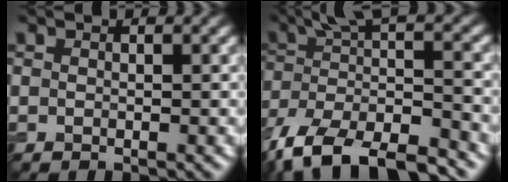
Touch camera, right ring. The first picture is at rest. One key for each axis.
{"total": 12.7, "fx": -7.5, "fy": 4.2, "fz": 9.4, "tx": -0.183, "ty": -0.010, "tz": -0.133}